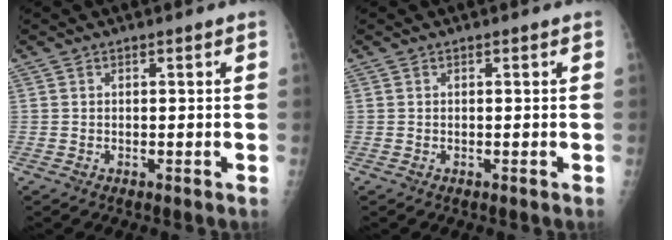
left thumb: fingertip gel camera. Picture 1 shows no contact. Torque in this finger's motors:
{"motor_torque": [0.02, 0.02, 0.01, -0.01, 0.00]}